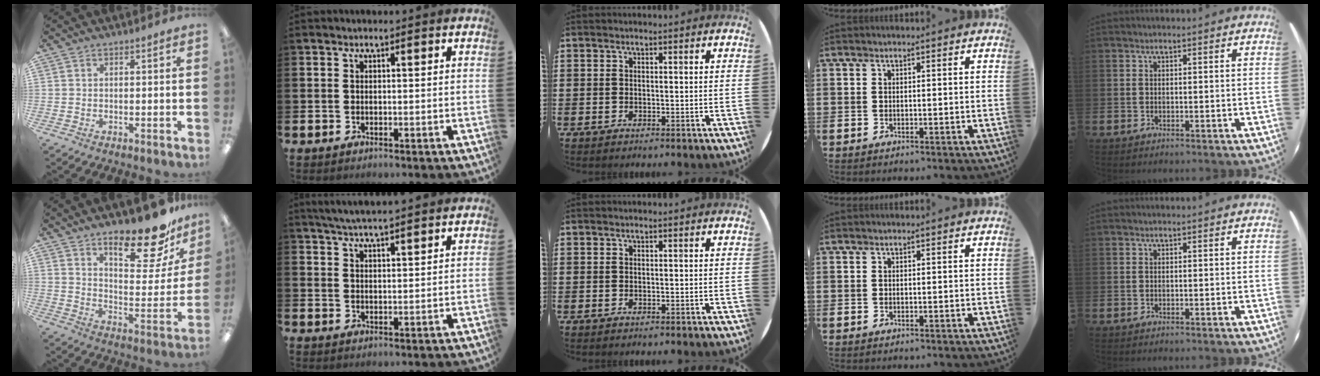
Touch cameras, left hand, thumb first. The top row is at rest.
{"thumb": {"total": 19.8, "force": [14.1, 6.6, 12.1], "torque": [-0.166, -0.093, 0.227]}, "index": {"total": 4.8, "force": [4.7, -0.3, 0.9], "torque": [-0.037, -0.015, 0.086]}}